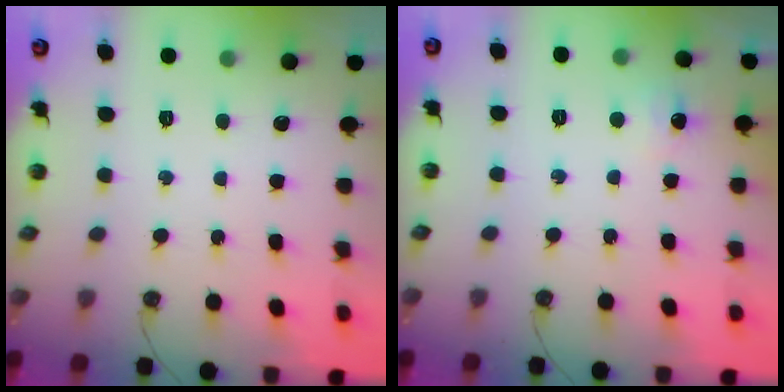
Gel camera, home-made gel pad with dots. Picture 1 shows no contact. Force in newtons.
{"total": 5.2, "press": 5.2, "slide": 0.7}